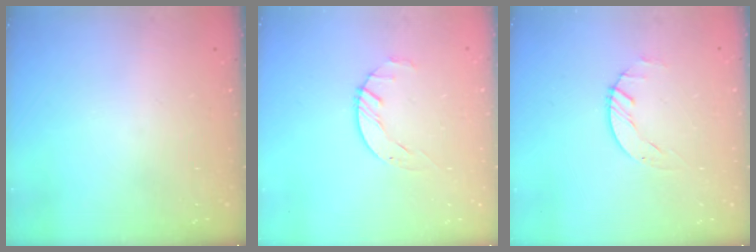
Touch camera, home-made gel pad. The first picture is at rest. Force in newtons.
{"total": 1.5, "press": 1.5, "slide": 0.2}
{"total": 0.6, "press": 0.6, "slide": 0.2}